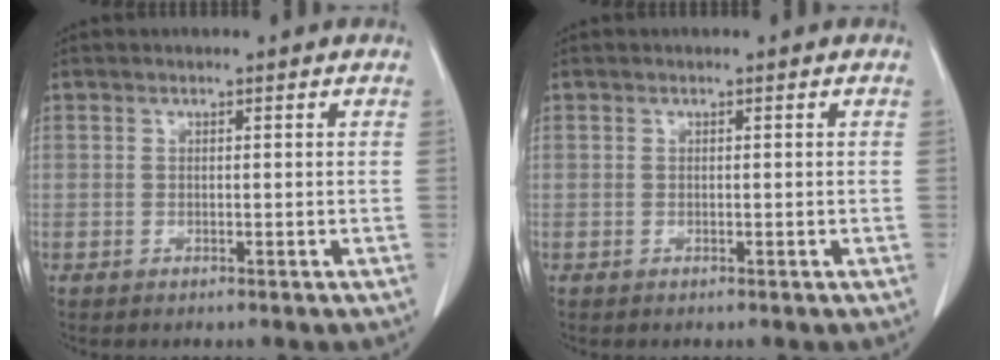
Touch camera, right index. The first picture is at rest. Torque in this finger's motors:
{"motor_torque": [-0.05, 0.03, 0.00, 0.01]}